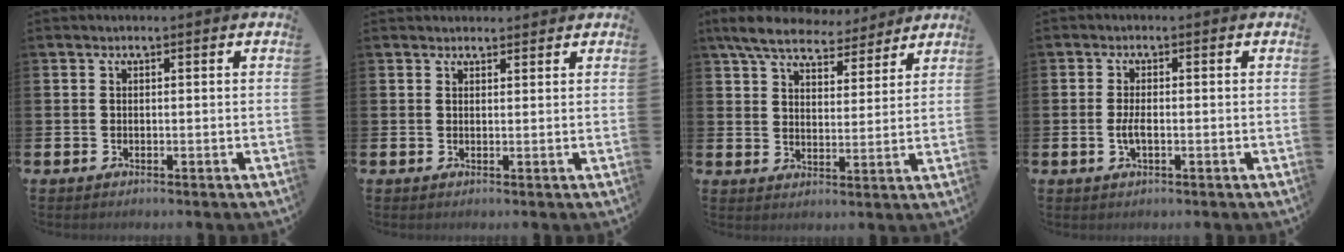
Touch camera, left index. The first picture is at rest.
{"total": 1.6, "force": [1.5, 0.6, -0.1], "torque": [0.010, -0.003, 0.026]}
{"total": 7.2, "force": [6.6, 2.2, 1.9], "torque": [-0.051, -0.036, 0.116]}
{"total": 2.4, "force": [-0.5, 0.9, 2.2], "torque": [-0.035, -0.001, -0.009]}